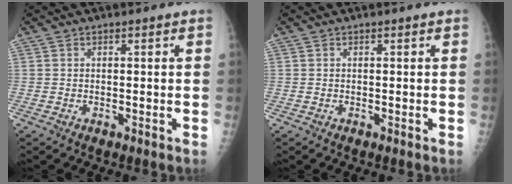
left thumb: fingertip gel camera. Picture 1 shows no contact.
{"total": 0.0}